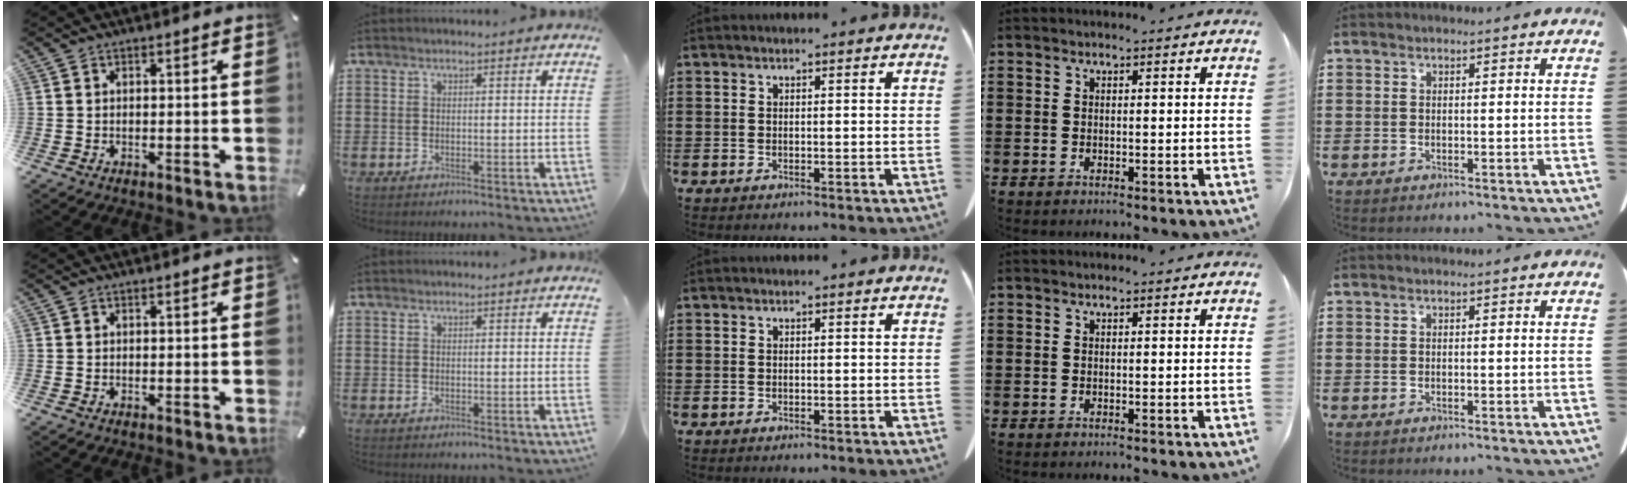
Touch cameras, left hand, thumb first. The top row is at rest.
{}